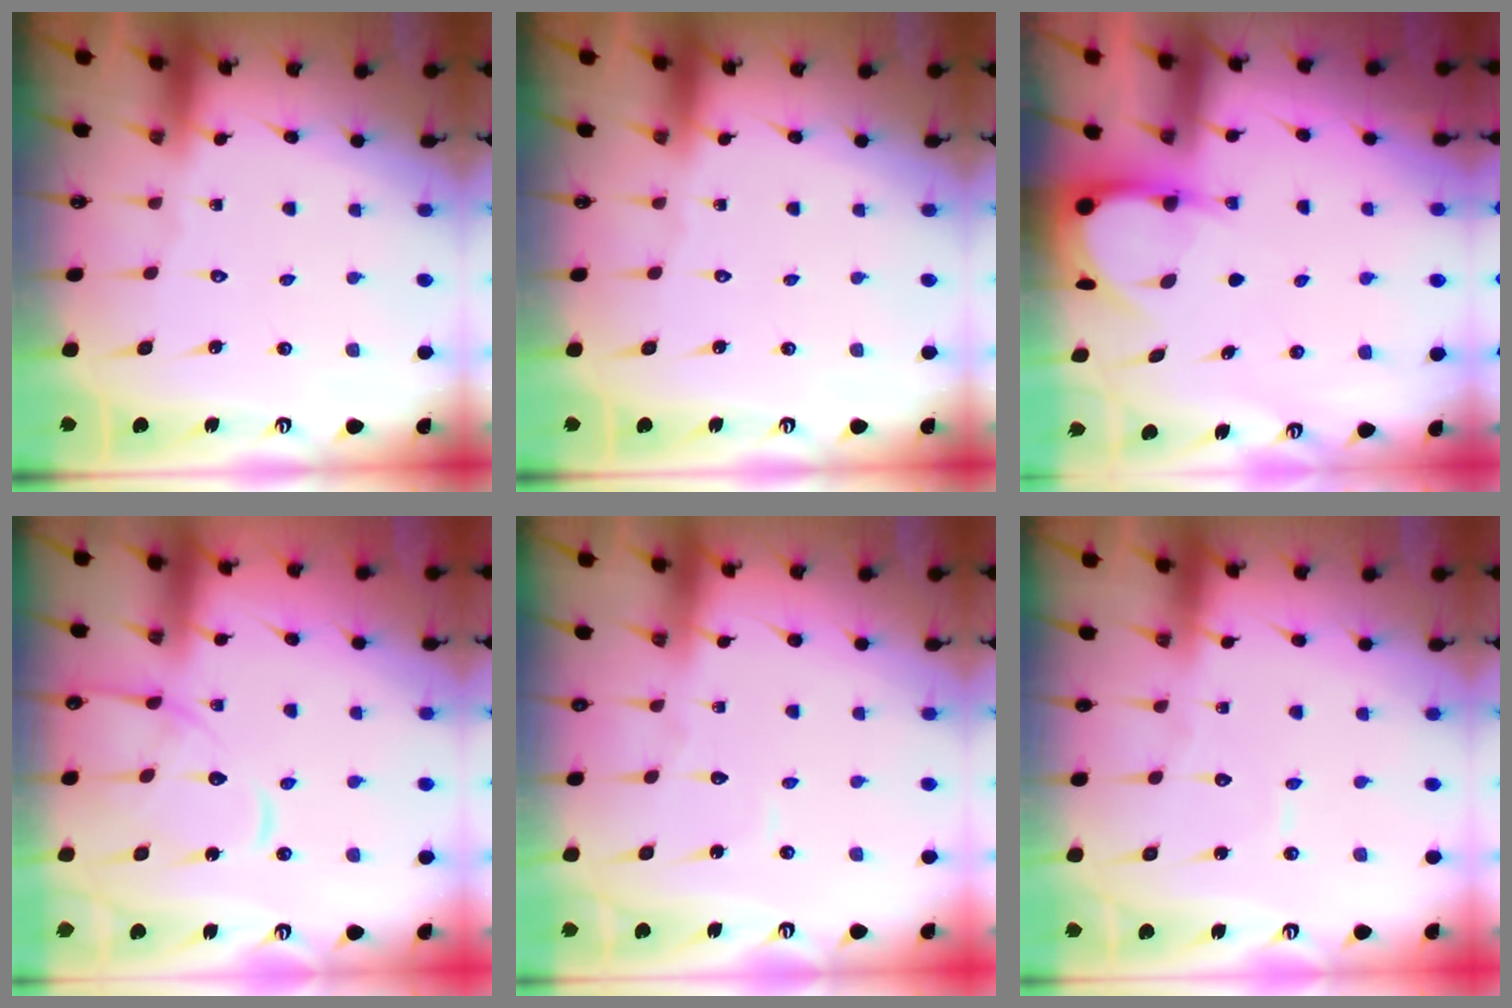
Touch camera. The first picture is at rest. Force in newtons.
{"total": 0.0}
{"total": 4.7, "press": 4.7, "slide": 0.4}
{"total": 12.5, "press": 12.5, "slide": 1.1}
{"total": 3.5, "press": 3.5, "slide": 0.1}
{"total": 4.5, "press": 4.4, "slide": 0.4}